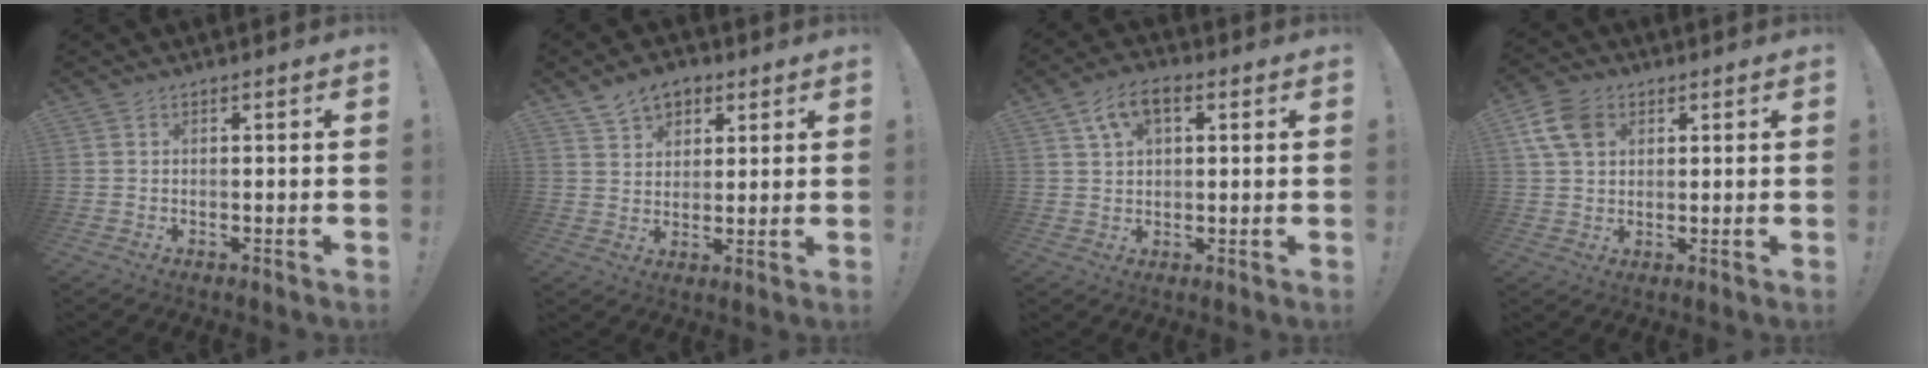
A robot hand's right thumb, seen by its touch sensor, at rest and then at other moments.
{"total": 8.0, "force": [5.0, 5.6, 2.8], "torque": [-0.040, -0.023, 0.096]}
{"total": 8.0, "force": [3.5, 4.6, 5.4], "torque": [-0.086, 0.003, 0.065]}
{"total": 10.1, "force": [3.6, 7.3, 6.0], "torque": [-0.108, -0.003, 0.072]}